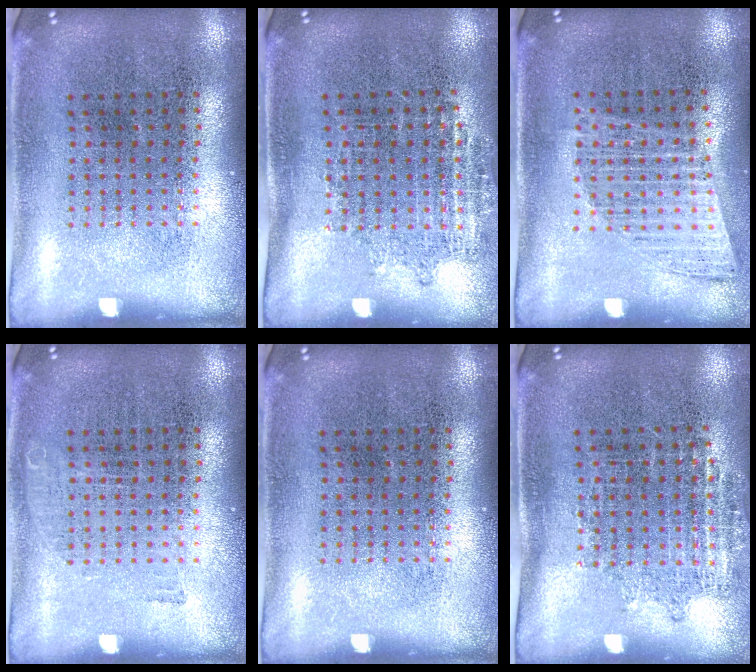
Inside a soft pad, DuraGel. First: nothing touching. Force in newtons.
{"total": 1.1, "press": 0.9, "slide": 0.7}
{"total": 1.0, "press": 1.0, "slide": 0.1}
{"total": 0.5, "press": 0.5, "slide": 0.1}
{"total": 0.0}
{"total": 1.1, "press": 0.9, "slide": 0.7}